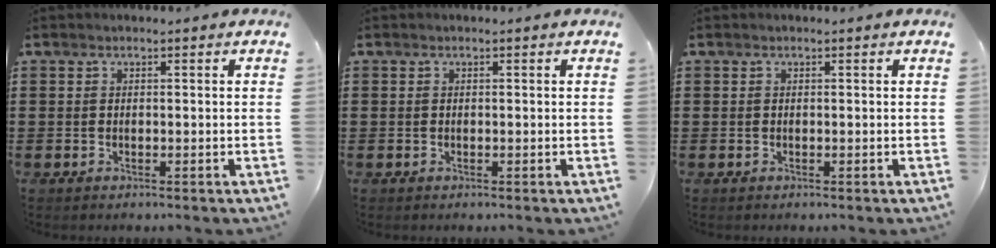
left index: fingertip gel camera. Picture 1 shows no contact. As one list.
[{"total": 0.0}, {"total": 0.0}]